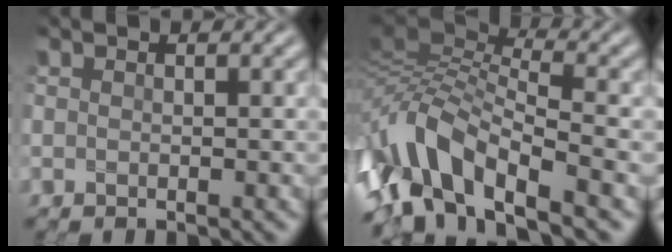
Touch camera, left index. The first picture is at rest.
{"total": 8.5, "force": [-4.4, 3.1, 6.6], "torque": [-0.121, 0.014, -0.096]}